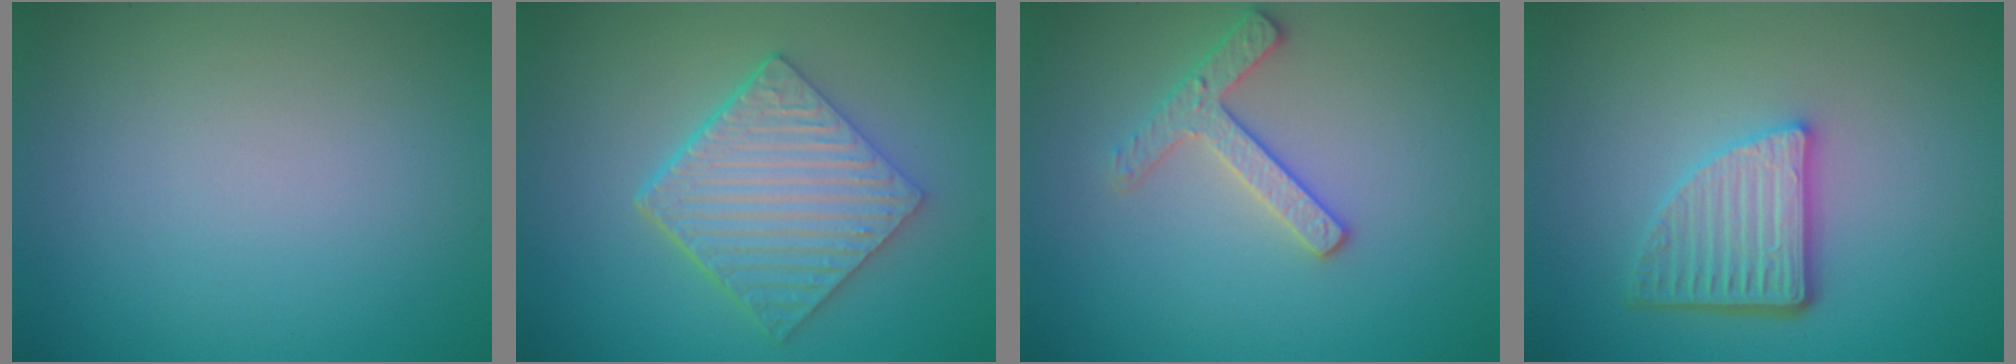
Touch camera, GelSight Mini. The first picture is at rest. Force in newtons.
{"total": 6.0, "press": 4.6, "slide": 3.9}
{"total": 2.5, "press": 2.5, "slide": 0.3}
{"total": 4.6, "press": 3.5, "slide": 2.9}